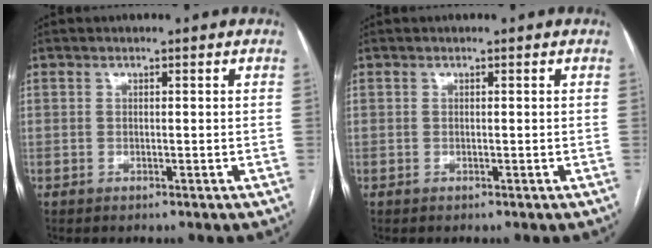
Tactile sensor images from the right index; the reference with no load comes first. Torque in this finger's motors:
{"motor_torque": [0.00, 0.00, 0.00, 0.01]}